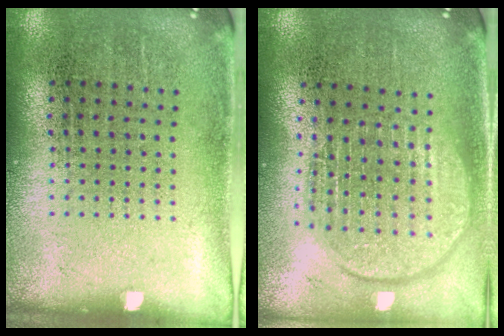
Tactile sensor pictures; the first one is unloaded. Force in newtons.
{"total": 1.8, "press": 1.5, "slide": 1.0}